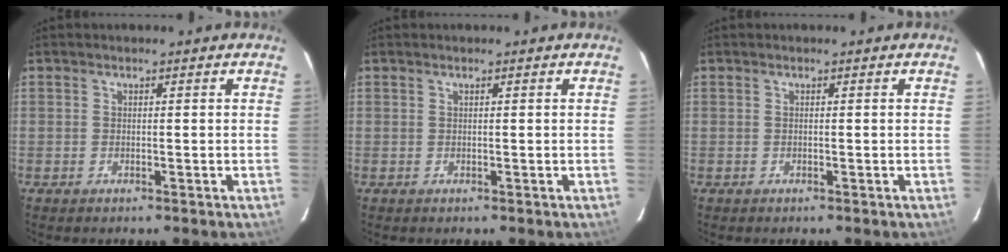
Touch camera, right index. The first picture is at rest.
{"total": 0.0}
{"total": 0.0}